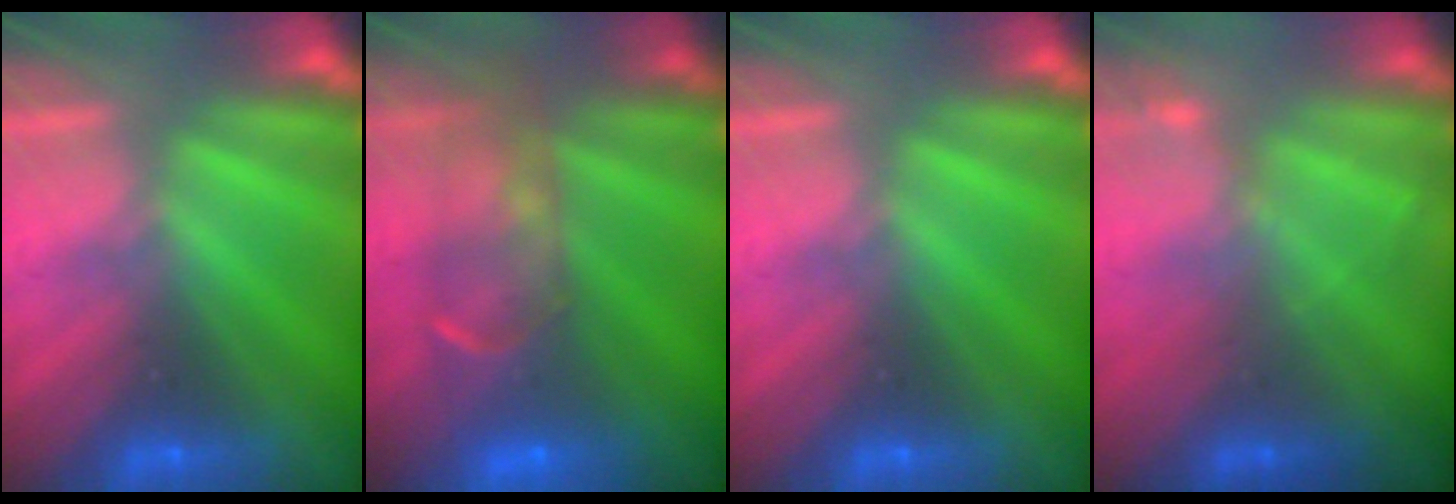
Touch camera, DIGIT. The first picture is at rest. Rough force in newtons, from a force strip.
{"total": 6.1}
{"total": 0.0}
{"total": 2.3}